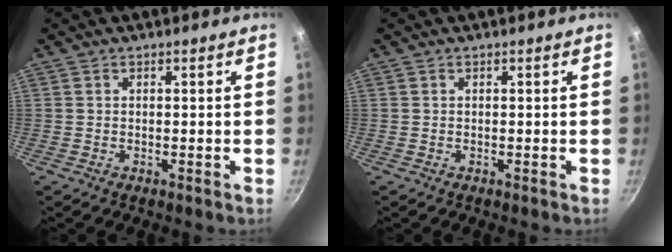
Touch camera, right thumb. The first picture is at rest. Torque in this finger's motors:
{"motor_torque": [0.00, 0.00, -0.01, 0.00, 0.00]}